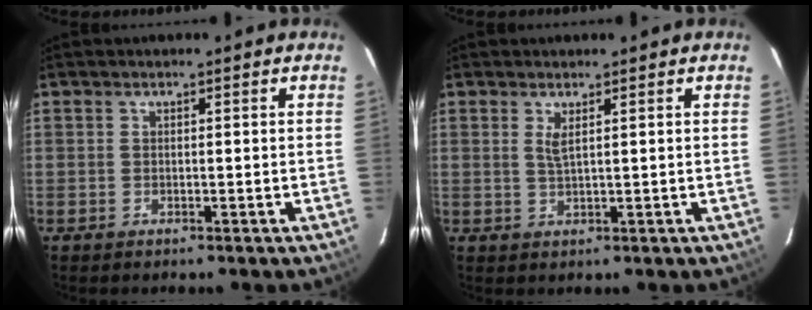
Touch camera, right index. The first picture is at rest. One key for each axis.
{"total": 1.9, "fx": 0.8, "fy": 0.2, "fz": 1.7, "tx": -0.032, "ty": -0.002, "tz": 0.014}